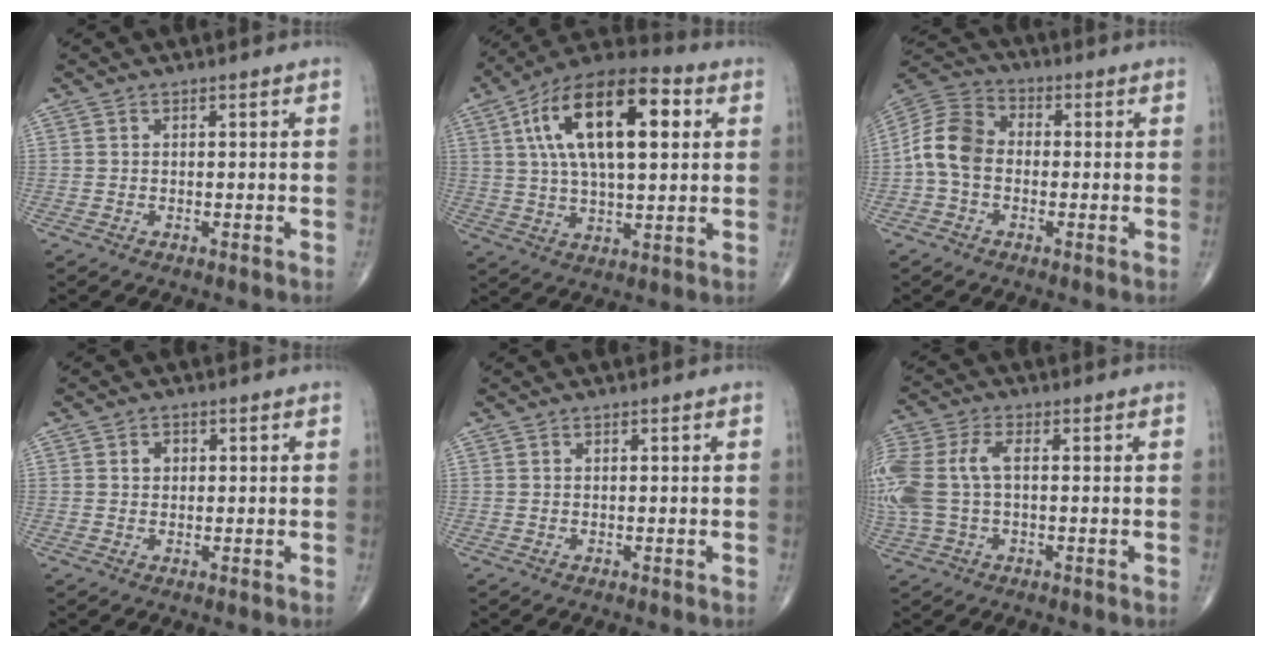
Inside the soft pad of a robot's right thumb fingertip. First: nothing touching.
{"total": 21.2, "force": [5.8, 9.5, 18.1], "torque": [-0.298, 0.012, 0.086]}
{"total": 9.6, "force": [-1.2, 7.1, 6.5], "torque": [-0.120, 0.028, -0.038]}
{"total": 1.9, "force": [0.4, 1.6, 1.0], "torque": [-0.008, 0.003, 0.004]}
{"total": 0.0}
{"total": 12.6, "force": [0.6, 7.1, 10.4], "torque": [-0.279, 0.024, 0.014]}